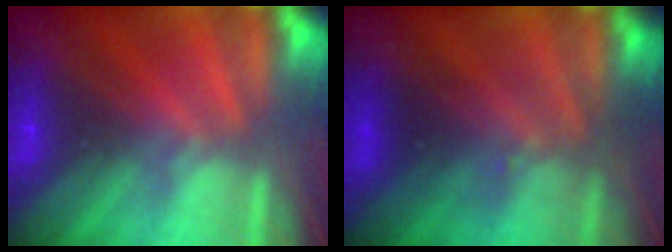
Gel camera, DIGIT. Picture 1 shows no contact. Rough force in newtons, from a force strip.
{"total": 2.3}